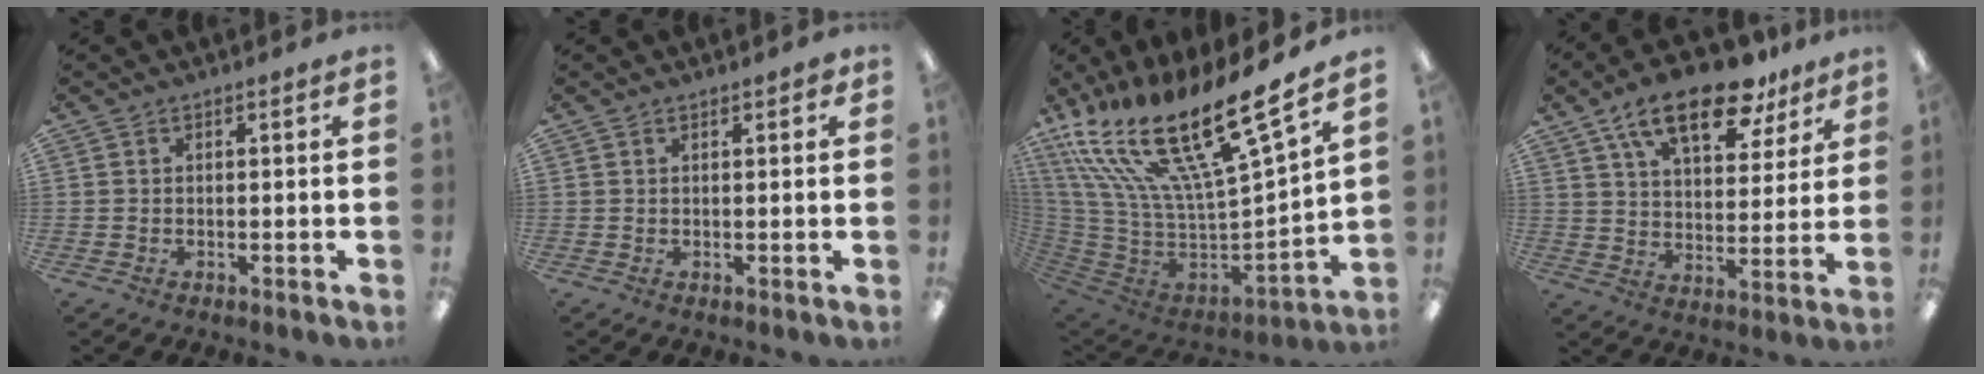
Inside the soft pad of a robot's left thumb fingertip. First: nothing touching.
{"total": 1.4, "force": [0.9, 0.5, 0.9], "torque": [-0.011, -0.001, 0.015]}
{"total": 24.7, "force": [17.2, 6.2, 16.6], "torque": [-0.285, -0.130, 0.293]}
{"total": 17.7, "force": [11.7, 7.7, 10.9], "torque": [-0.174, -0.053, 0.199]}